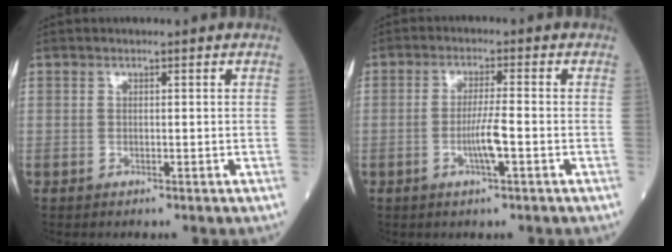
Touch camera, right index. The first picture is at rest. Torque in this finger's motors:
{"motor_torque": [0.23, -0.11, 0.14, 0.09]}